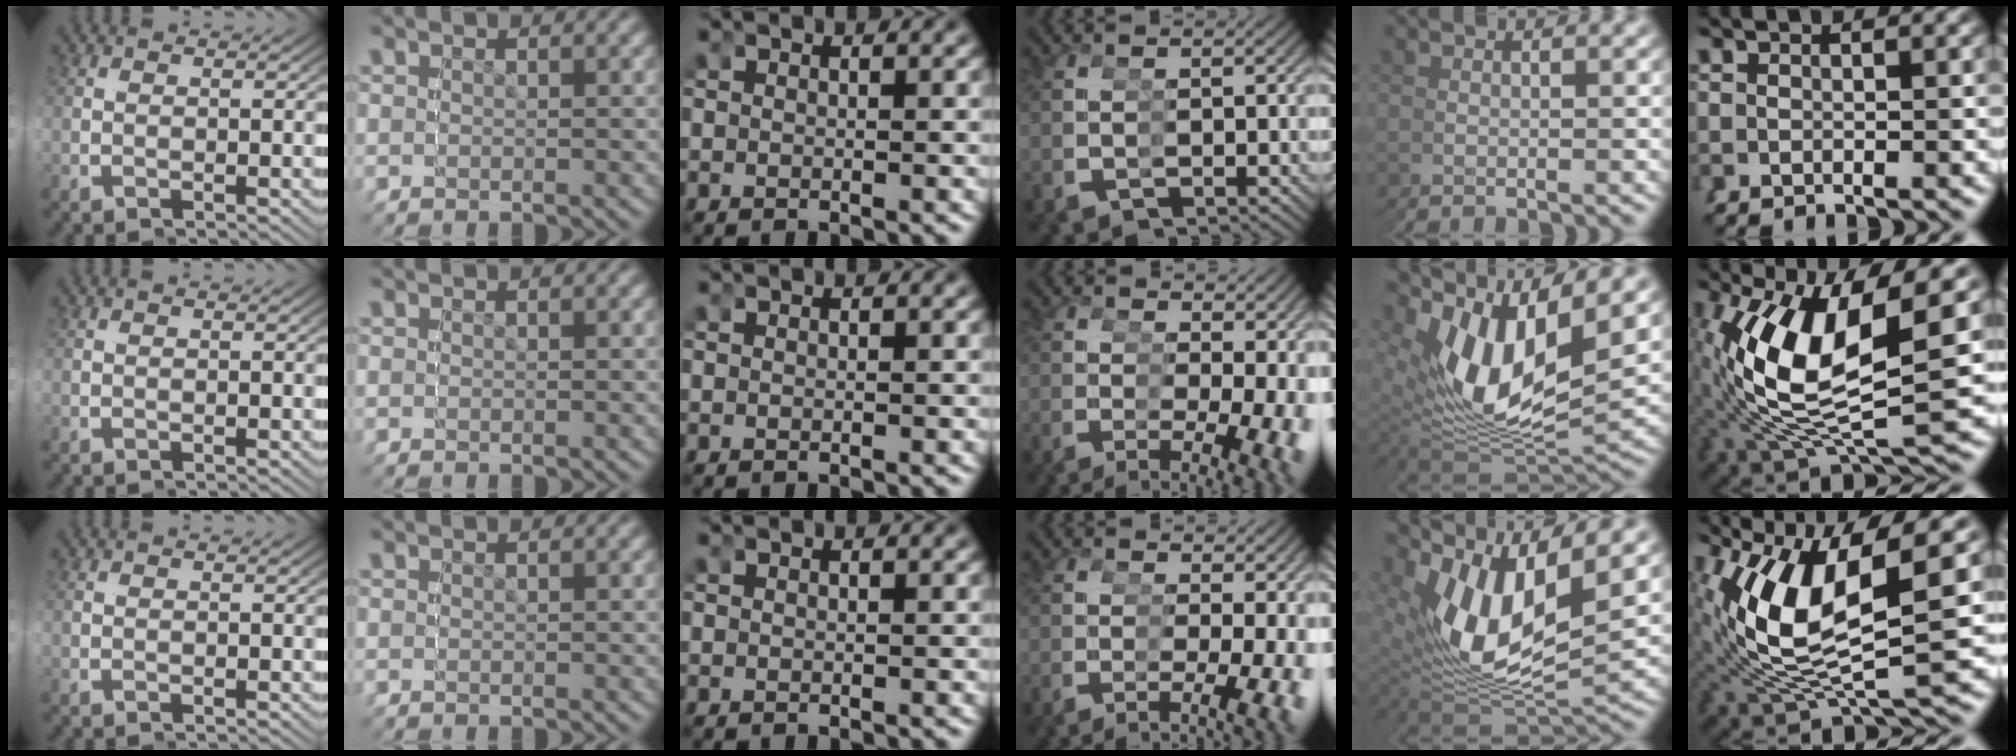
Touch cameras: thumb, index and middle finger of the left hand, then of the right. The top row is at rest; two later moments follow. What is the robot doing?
{"motion": "grasp_and_lifting", "object": "condiment"}